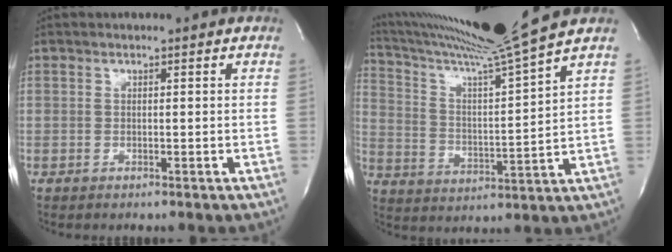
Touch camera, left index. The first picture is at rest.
{"total": 16.5, "force": [14.3, -3.8, 7.3], "torque": [-0.136, -0.041, 0.239]}